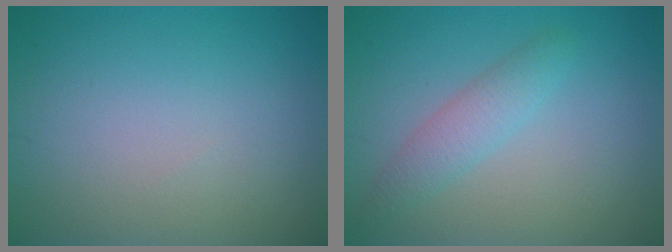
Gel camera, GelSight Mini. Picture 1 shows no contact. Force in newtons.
{"total": 2.3, "press": 2.3, "slide": 0.1}